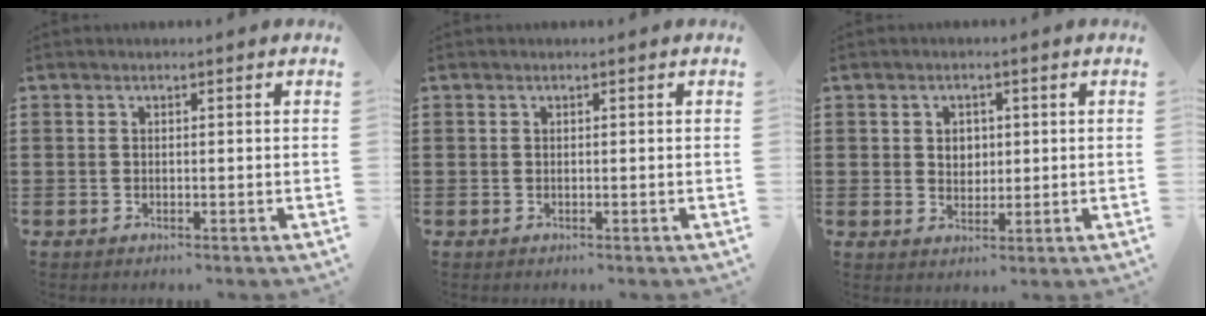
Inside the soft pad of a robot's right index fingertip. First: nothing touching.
{"total": 0.0}
{"total": 2.5, "force": [0.6, 2.1, 1.2], "torque": [-0.022, 0.008, 0.007]}